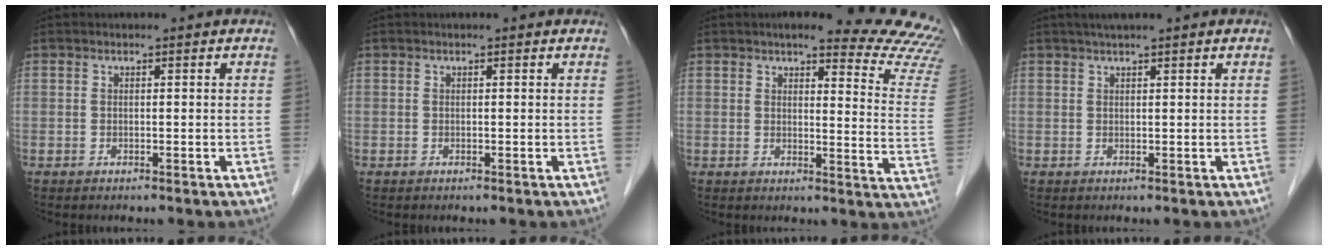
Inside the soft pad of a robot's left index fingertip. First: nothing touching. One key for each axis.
{"total": 0.0}
{"total": 17.4, "fx": 15.9, "fy": 1.9, "fz": 6.8, "tx": -0.060, "ty": -0.084, "tz": 0.155}
{"total": 4.1, "fx": 3.2, "fy": 0.1, "fz": 2.5, "tx": -0.032, "ty": 0.028, "tz": 0.053}